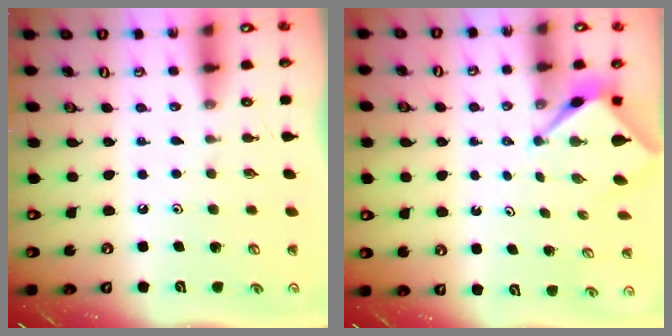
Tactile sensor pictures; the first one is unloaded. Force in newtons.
{"total": 2.6, "press": 2.6, "slide": 0.2}